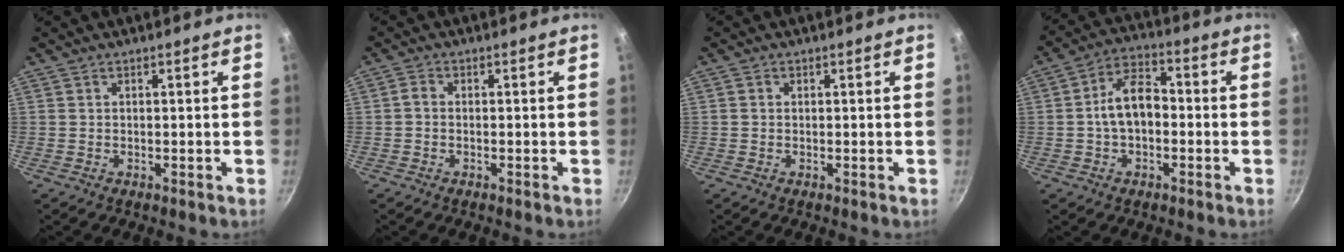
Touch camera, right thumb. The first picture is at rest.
{"total": 1.2, "force": [-0.4, 0.8, 0.9], "torque": [-0.025, 0.007, -0.012]}
{"total": 0.6, "force": [0.1, 0.5, 0.2], "torque": [-0.003, 0.003, 0.000]}
{"total": 8.9, "force": [-0.8, 5.6, 6.8], "torque": [-0.092, 0.034, -0.026]}